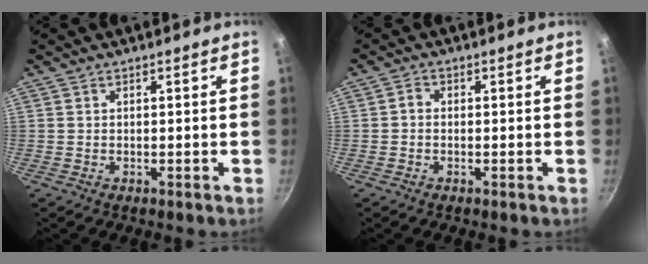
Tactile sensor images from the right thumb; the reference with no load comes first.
{"total": 1.3, "force": [-0.3, 1.0, 0.7], "torque": [-0.013, 0.007, -0.008]}